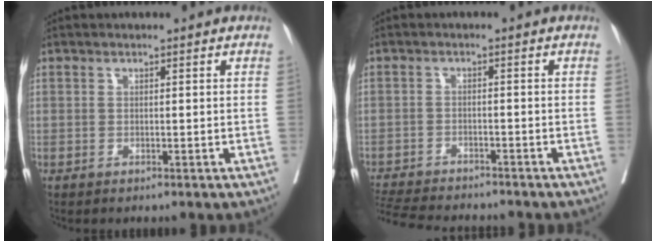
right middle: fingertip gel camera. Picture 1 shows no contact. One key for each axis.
{"total": 12.7, "fx": -11.5, "fy": 2.1, "fz": 4.8, "tx": -0.103, "ty": -0.015, "tz": -0.173}